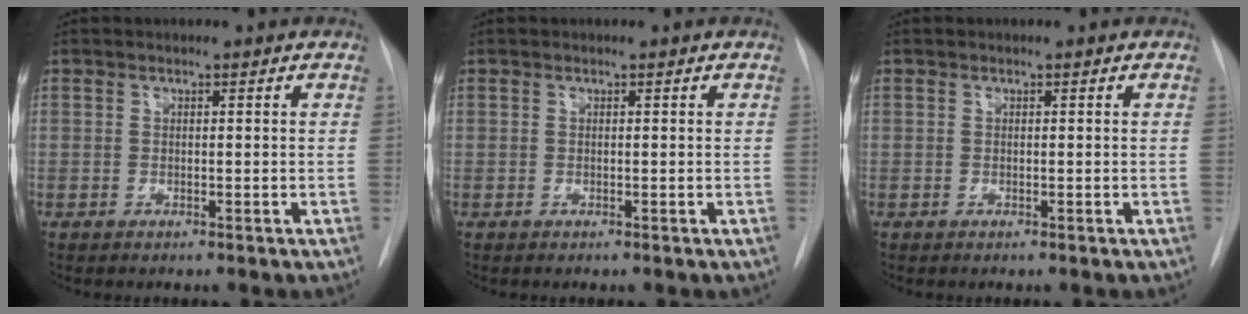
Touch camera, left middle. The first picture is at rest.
{"total": 0.0}
{"total": 0.0}